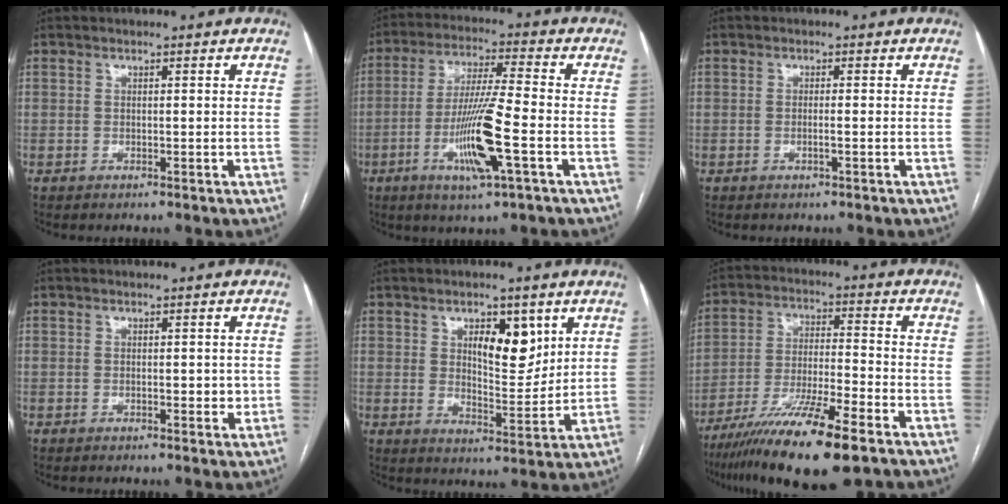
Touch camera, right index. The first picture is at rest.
{"total": 12.0, "force": [-3.8, 0.1, 11.4], "torque": [-0.223, -0.013, -0.073]}
{"total": 1.0, "force": [-0.3, -0.1, 0.9], "torque": [-0.018, -0.001, -0.005]}
{"total": 2.0, "force": [-0.1, 1.0, 1.7], "torque": [-0.021, -0.001, 0.001]}
{"total": 7.8, "force": [3.5, 3.3, 6.2], "torque": [-0.093, -0.003, 0.059]}
{"total": 15.9, "force": [-10.3, 1.2, 12.0], "torque": [-0.220, -0.041, -0.183]}